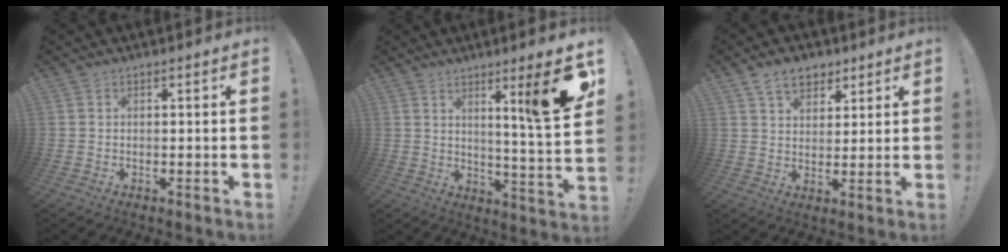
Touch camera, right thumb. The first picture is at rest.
{"total": 12.8, "force": [6.4, -1.1, 11.0], "torque": [-0.150, -0.051, 0.078]}
{"total": 8.1, "force": [5.1, 5.3, 3.4], "torque": [-0.048, -0.021, 0.096]}